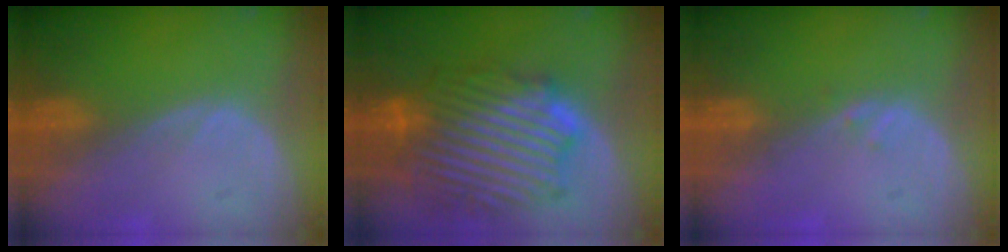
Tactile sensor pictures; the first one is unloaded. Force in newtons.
{"total": 13.2, "press": 13.2, "slide": 0.8}
{"total": 0.7, "press": 0.6, "slide": 0.3}